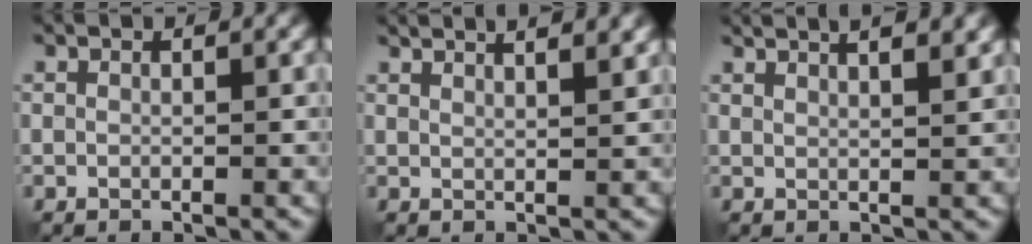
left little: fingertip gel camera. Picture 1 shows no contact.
{"total": 5.9, "force": [4.3, 2.0, 3.5], "torque": [-0.022, 0.029, 0.032]}
{"total": 6.8, "force": [4.6, 2.6, 4.3], "torque": [-0.030, 0.033, 0.036]}